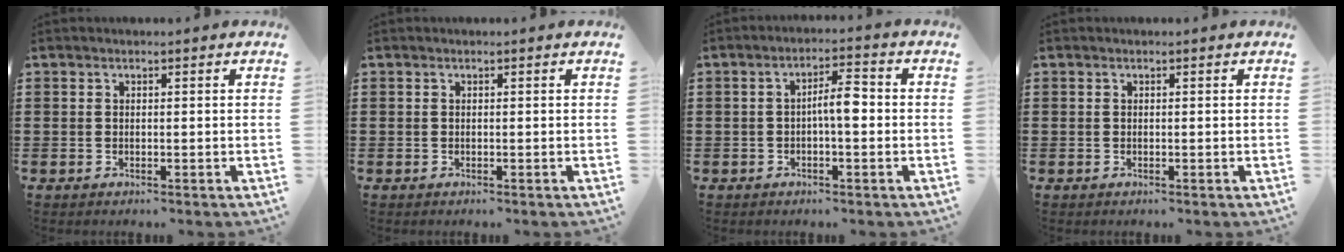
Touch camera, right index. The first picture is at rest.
{"total": 0.0}
{"total": 4.4, "force": [-0.4, 1.1, 4.2], "torque": [-0.077, 0.008, -0.011]}
{"total": 0.0}